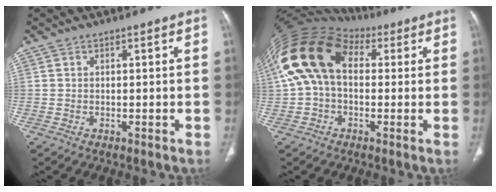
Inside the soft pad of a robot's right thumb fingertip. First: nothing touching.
{"total": 17.1, "force": [3.5, 11.3, 12.4], "torque": [-0.245, 0.047, 0.056]}